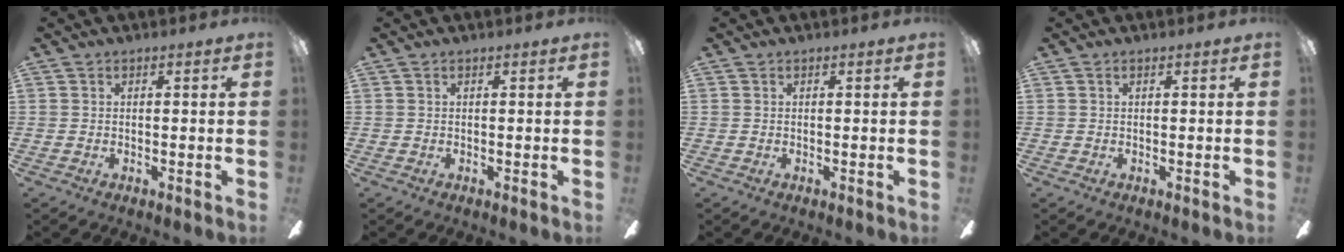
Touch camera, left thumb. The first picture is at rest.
{"total": 0.0}
{"total": 0.0}
{"total": 0.0}